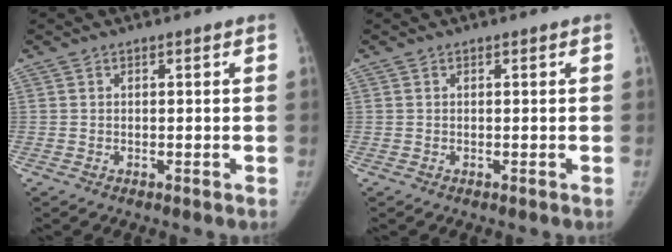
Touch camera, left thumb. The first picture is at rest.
{"total": 0.0}